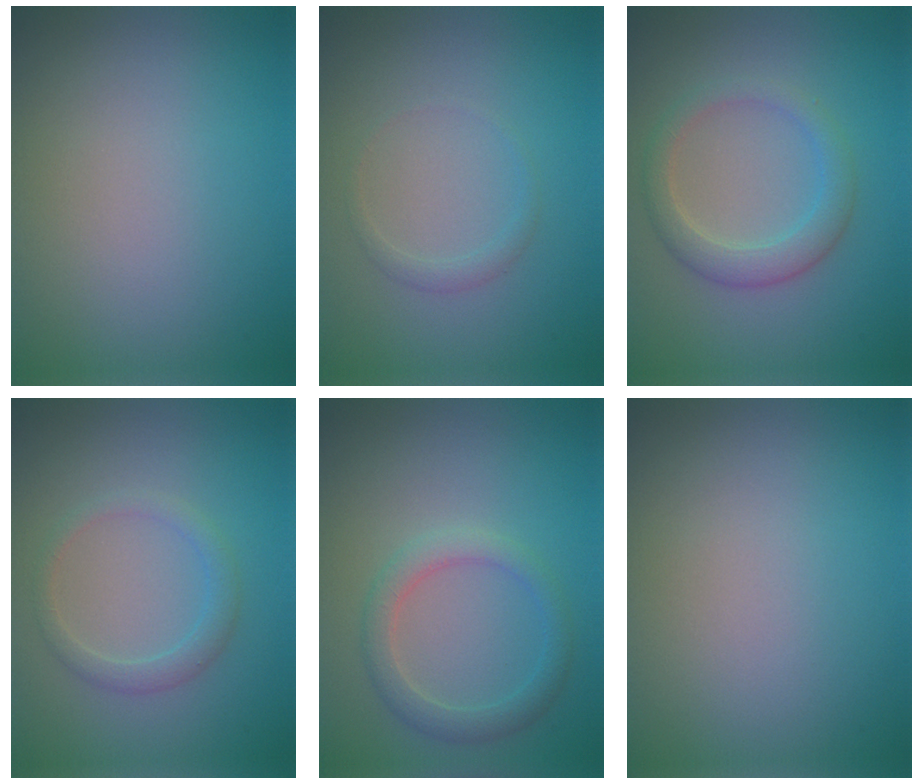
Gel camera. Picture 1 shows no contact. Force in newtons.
{"total": 0.9, "press": 0.9, "slide": 0.2}
{"total": 2.9, "press": 2.9, "slide": 0.2}
{"total": 1.9, "press": 1.9, "slide": 0.1}
{"total": 2.5, "press": 2.5, "slide": 0.1}
{"total": 0.0}